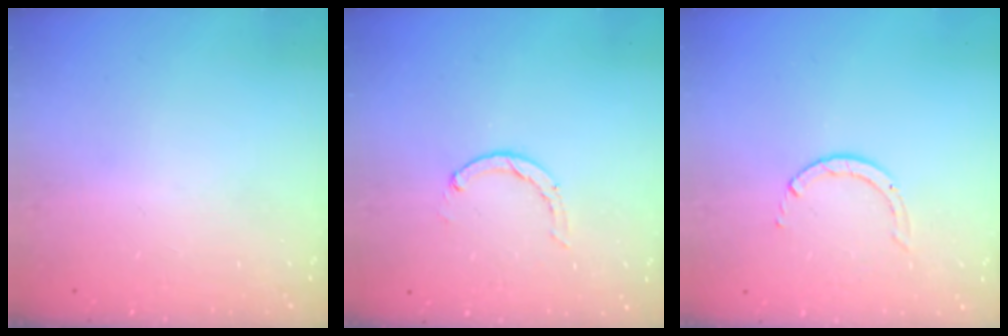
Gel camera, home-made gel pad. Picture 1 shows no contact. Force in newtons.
{"total": 0.8, "press": 0.8, "slide": 0.2}
{"total": 1.4, "press": 1.4, "slide": 0.1}